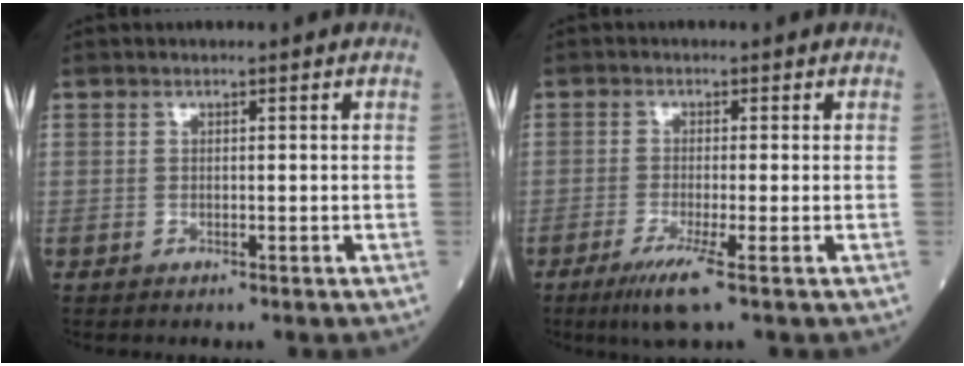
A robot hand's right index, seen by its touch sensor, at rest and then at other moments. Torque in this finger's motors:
{"motor_torque": [1.26, -0.78, 0.59, 0.15]}